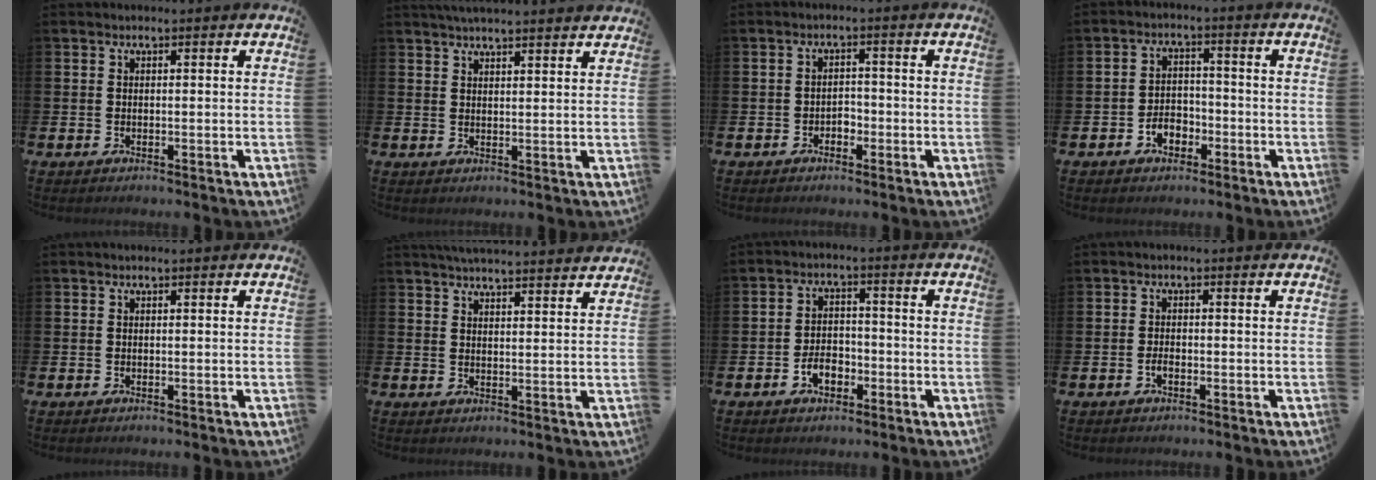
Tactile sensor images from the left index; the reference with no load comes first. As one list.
[{"total": 3.5, "force": [3.4, -0.2, 0.6], "torque": [-0.014, -0.013, 0.061]}, {"total": 1.7, "force": [-1.1, 1.2, 0.6], "torque": [-0.012, 0.002, -0.026]}, {"total": 3.3, "force": [-2.0, 2.3, 1.4], "torque": [-0.028, 0.007, -0.043]}, {"total": 0.0}, {"total": 4.4, "force": [4.3, -0.2, 0.5], "torque": [-0.015, -0.025, 0.077]}, {"total": 3.7, "force": [-1.8, 2.4, 2.2], "torque": [-0.030, 0.002, -0.039]}, {"total": 1.2, "force": [-0.6, 0.5, 0.9], "torque": [-0.023, 0.002, -0.011]}]